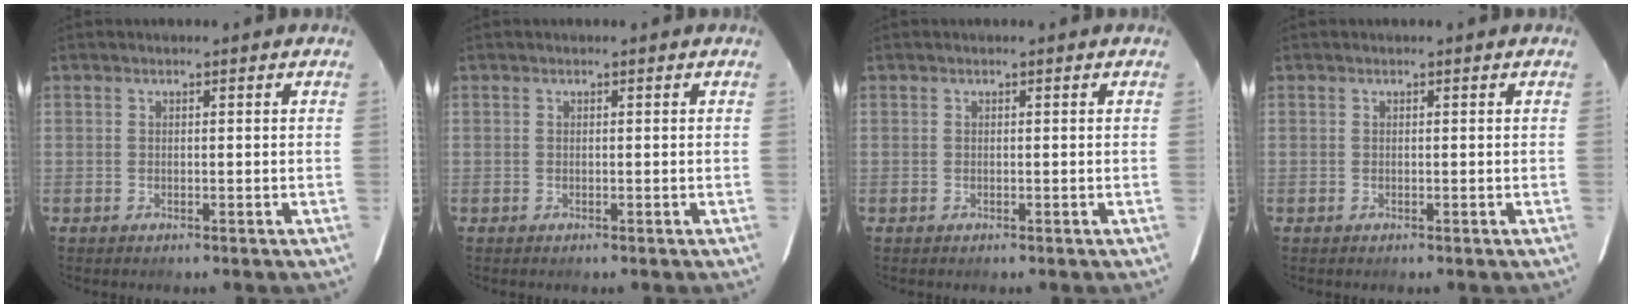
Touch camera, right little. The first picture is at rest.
{"total": 0.0}
{"total": 0.0}
{"total": 0.0}